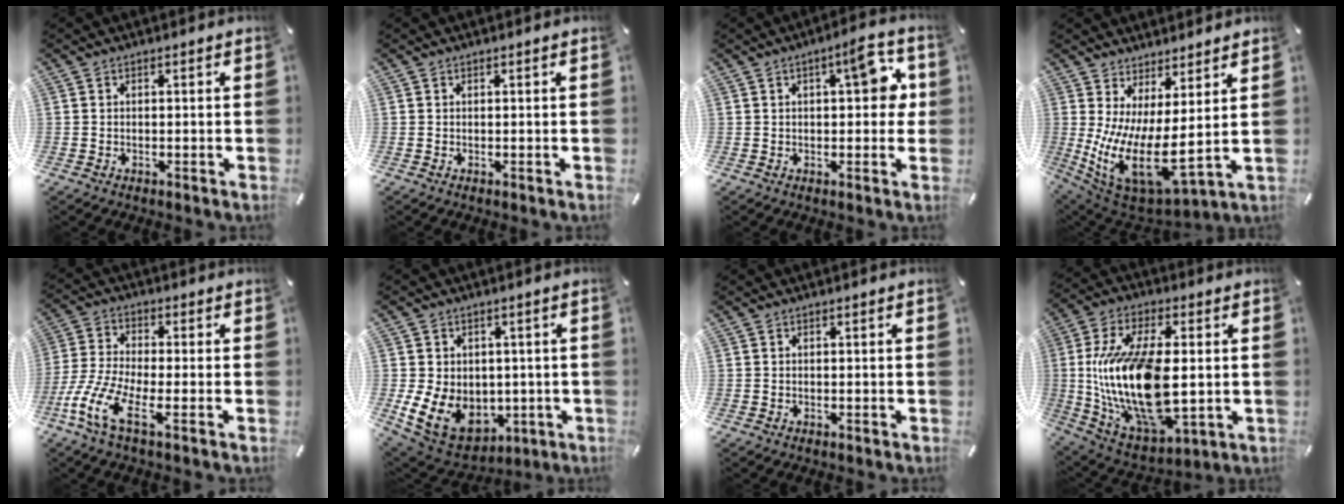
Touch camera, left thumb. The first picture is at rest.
{"total": 0.0}
{"total": 9.0, "force": [2.3, 3.8, 7.9], "torque": [-0.094, -0.008, 0.029]}
{"total": 13.0, "force": [0.0, 4.8, 12.1], "torque": [-0.242, -0.051, 0.010]}
{"total": 11.0, "force": [-4.6, 4.2, 9.1], "torque": [-0.204, -0.005, -0.087]}
{"total": 11.7, "force": [-1.4, 9.9, 6.0], "torque": [-0.123, -0.004, -0.014]}
{"total": 0.0}
{"total": 23.3, "force": [0.7, 12.3, 19.8], "torque": [-0.425, -0.015, 0.026]}